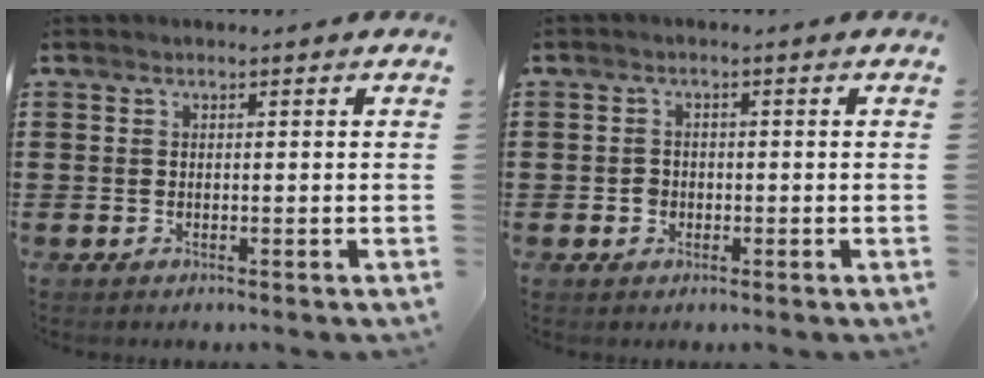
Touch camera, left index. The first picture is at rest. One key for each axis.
{"total": 1.5, "fx": -0.4, "fy": 1.3, "fz": 0.6, "tx": -0.016, "ty": 0.004, "tz": -0.009}